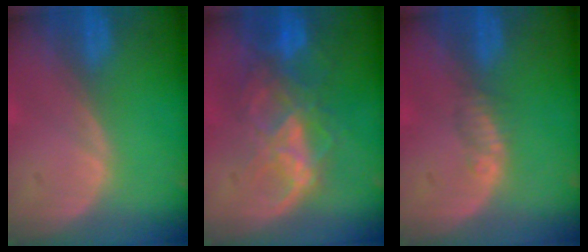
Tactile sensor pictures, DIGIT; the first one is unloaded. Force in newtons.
{"total": 8.6, "press": 7.5, "slide": 4.2}
{"total": 1.5, "press": 1.3, "slide": 0.9}